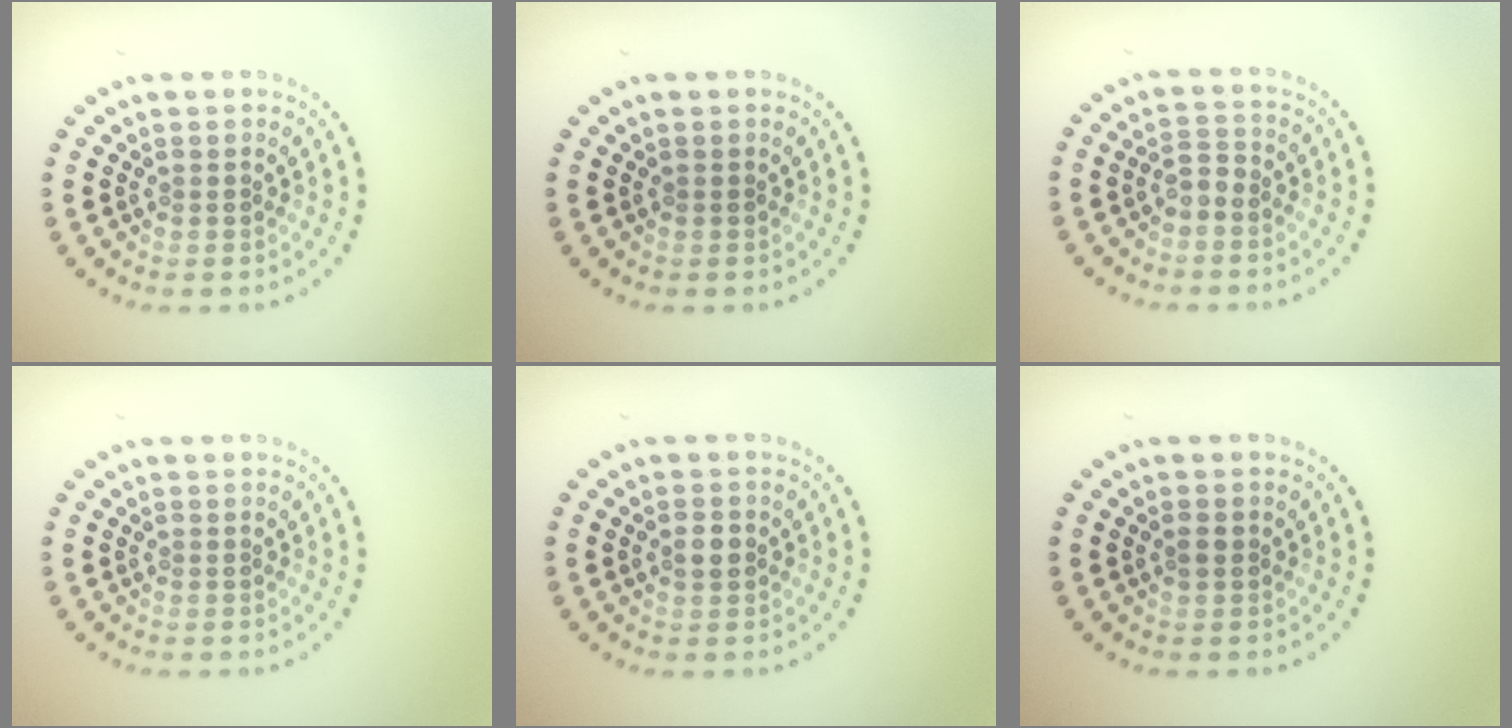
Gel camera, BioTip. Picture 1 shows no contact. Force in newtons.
{"total": 0.0}
{"total": 1.4, "press": 1.1, "slide": 0.9}
{"total": 0.0}
{"total": 1.6, "press": 1.6, "slide": 0.2}
{"total": 1.0, "press": 0.9, "slide": 0.3}